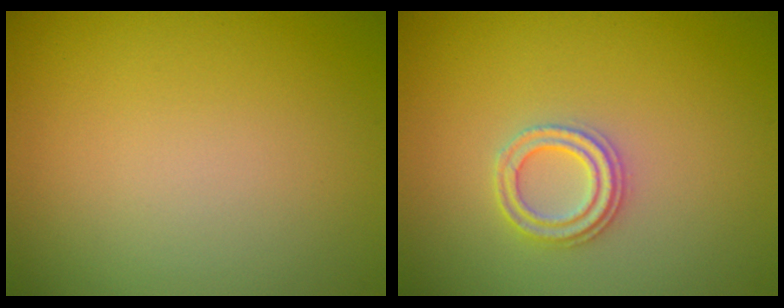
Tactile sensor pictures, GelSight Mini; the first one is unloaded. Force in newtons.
{"total": 2.3, "press": 2.3, "slide": 0.4}